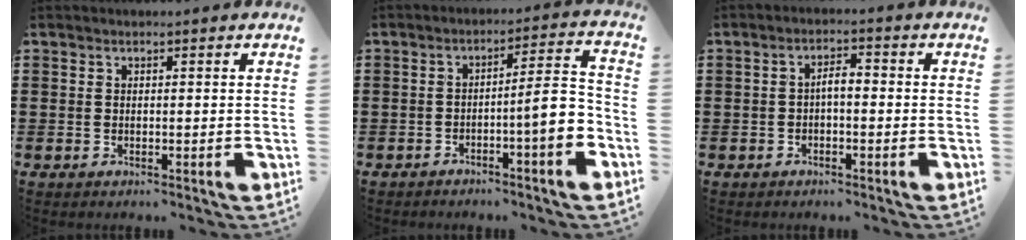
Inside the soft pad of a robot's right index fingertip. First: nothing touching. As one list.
[{"total": 8.4, "force": [-2.8, 1.4, 7.8], "torque": [-0.112, -0.004, -0.053]}, {"total": 2.4, "force": [-0.7, 0.8, 2.2], "torque": [-0.041, 0.007, -0.015]}]